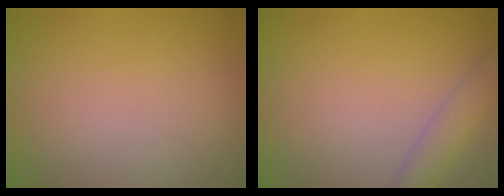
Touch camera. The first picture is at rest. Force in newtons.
{"total": 2.3, "press": 2.3, "slide": 0.1}